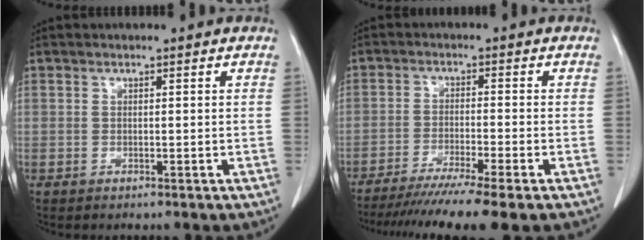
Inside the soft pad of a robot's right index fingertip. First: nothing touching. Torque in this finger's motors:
{"motor_torque": [1.10, -1.04, 0.71, 0.17]}